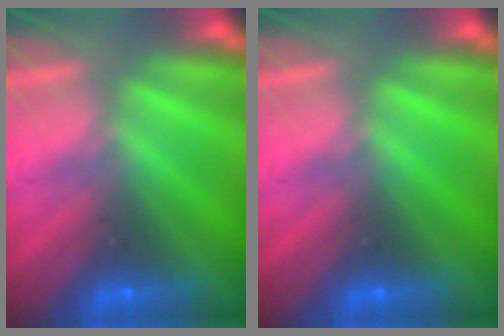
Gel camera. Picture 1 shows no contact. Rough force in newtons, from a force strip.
{"total": 0.0}